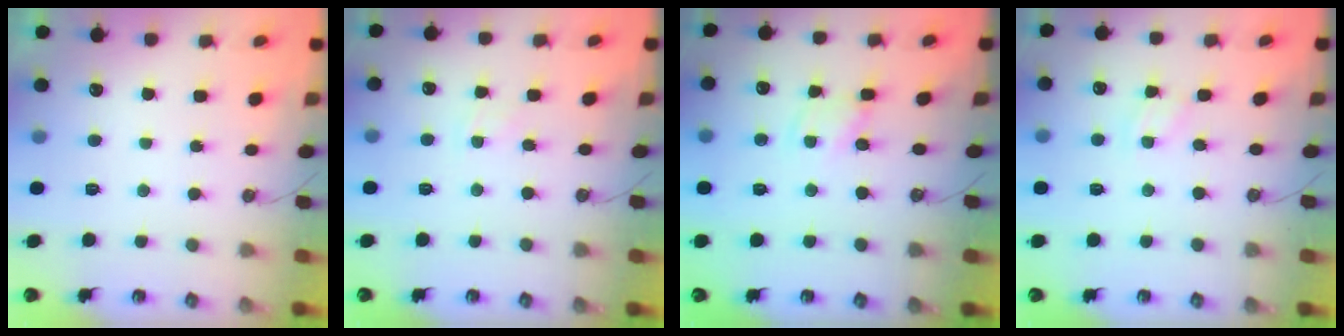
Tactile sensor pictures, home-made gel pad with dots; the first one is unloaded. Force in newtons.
{"total": 2.8, "press": 2.8, "slide": 0.4}
{"total": 1.7, "press": 1.7, "slide": 0.1}
{"total": 2.0, "press": 2.0, "slide": 0.3}